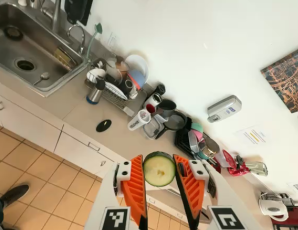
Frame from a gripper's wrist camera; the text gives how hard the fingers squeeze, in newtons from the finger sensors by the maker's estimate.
{"total": 8.0, "left": 7.9, "right": 8.1}